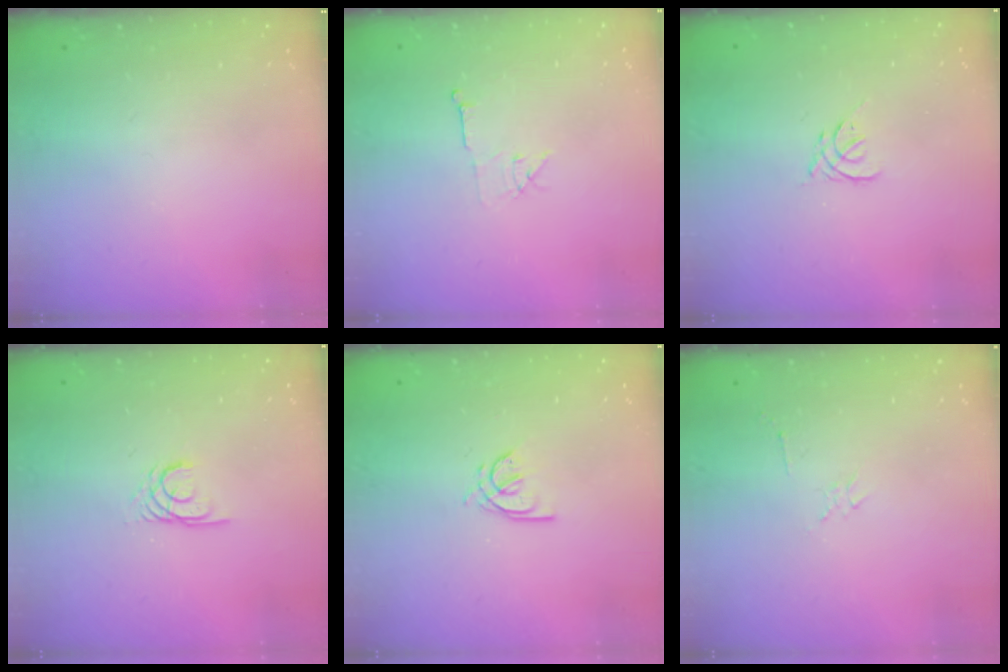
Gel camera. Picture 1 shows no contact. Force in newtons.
{"total": 6.0, "press": 6.0, "slide": 0.5}
{"total": 1.3, "press": 1.2, "slide": 0.6}
{"total": 2.2, "press": 2.2, "slide": 0.1}
{"total": 3.9, "press": 3.9, "slide": 0.7}
{"total": 2.3, "press": 2.3, "slide": 0.4}